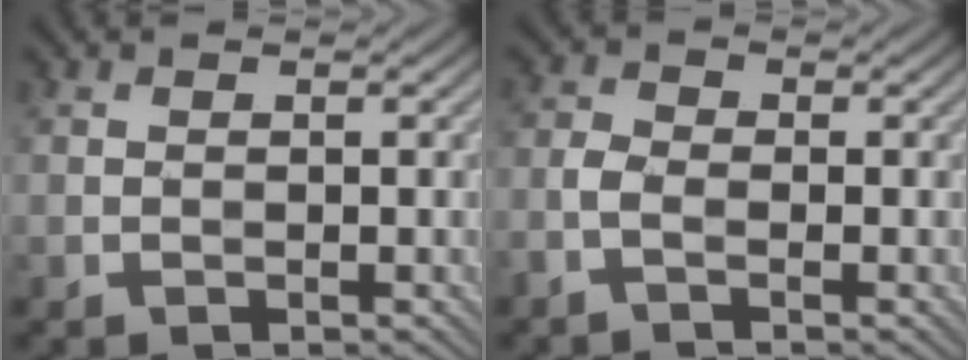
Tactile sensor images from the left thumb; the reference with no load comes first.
{"total": 2.2, "force": [-1.3, 1.0, 1.6], "torque": [-0.043, 0.005, -0.034]}